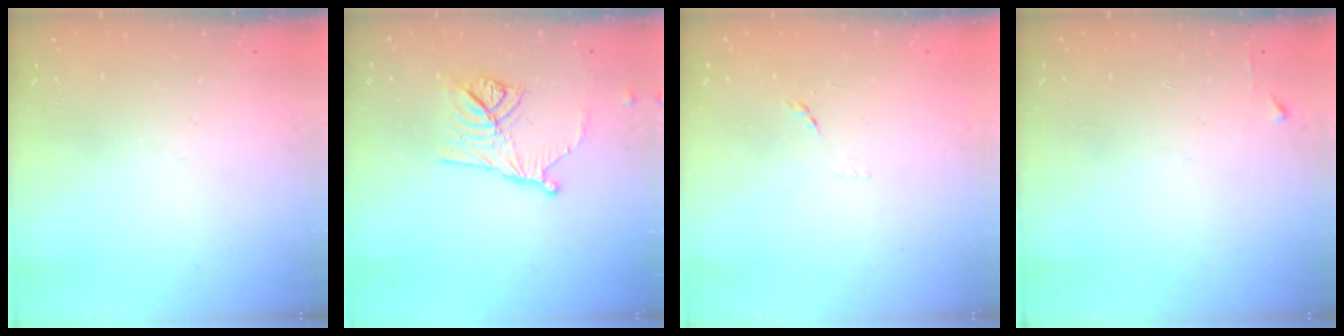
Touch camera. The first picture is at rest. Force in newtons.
{"total": 11.2, "press": 10.9, "slide": 2.3}
{"total": 7.6, "press": 7.6, "slide": 0.7}
{"total": 2.4, "press": 2.4, "slide": 0.3}